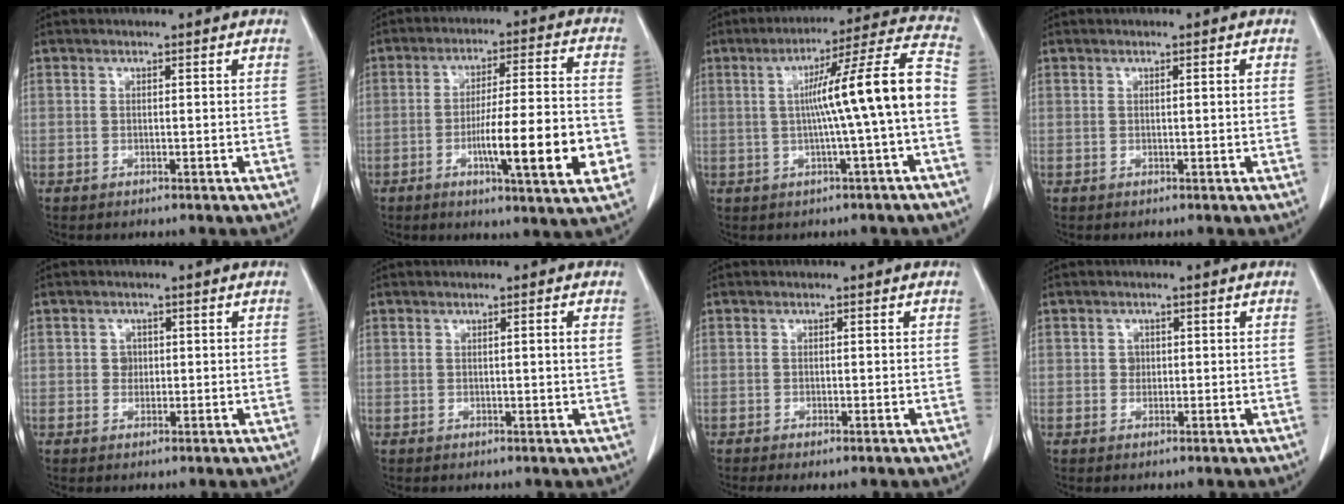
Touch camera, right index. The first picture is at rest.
{"total": 15.5, "force": [-4.6, 1.1, 14.8], "torque": [-0.218, -0.004, -0.068]}
{"total": 13.0, "force": [-0.9, -1.2, 12.9], "torque": [-0.190, 0.024, -0.016]}
{"total": 0.7, "force": [0.1, -0.1, 0.7], "torque": [-0.011, 0.000, 0.002]}
{"total": 1.5, "force": [0.2, 1.4, 0.6], "torque": [-0.008, 0.002, 0.003]}
{"total": 1.6, "force": [0.4, -0.4, 1.5], "torque": [-0.022, -0.002, 0.007]}
{"total": 1.4, "force": [-0.9, 0.3, 1.1], "torque": [-0.020, -0.006, -0.014]}
{"total": 1.3, "force": [0.2, 1.1, 0.5], "torque": [-0.007, 0.001, 0.003]}